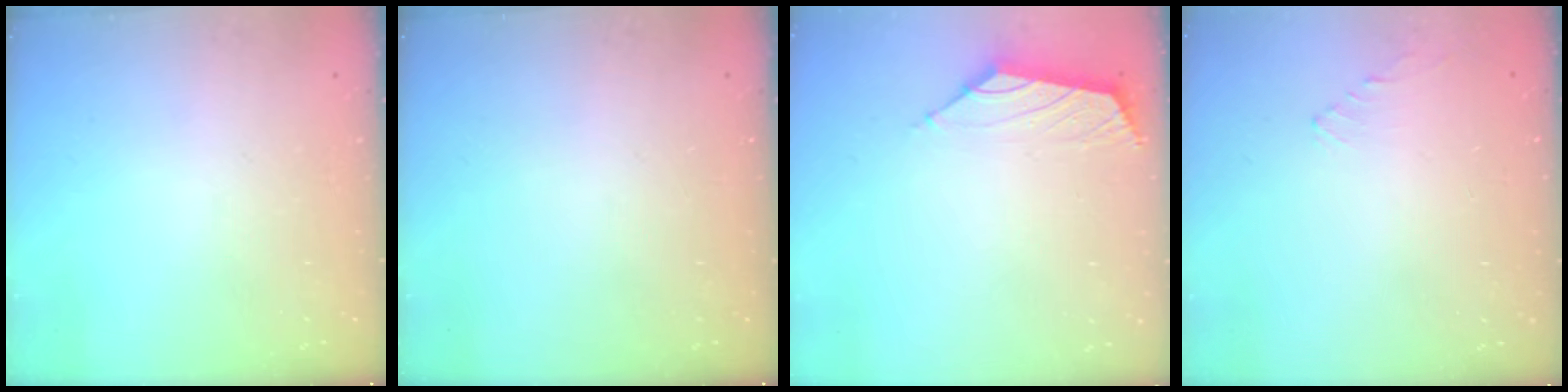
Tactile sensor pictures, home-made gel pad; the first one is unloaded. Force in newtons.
{"total": 0.0}
{"total": 1.6, "press": 1.4, "slide": 0.6}
{"total": 1.0, "press": 0.9, "slide": 0.4}